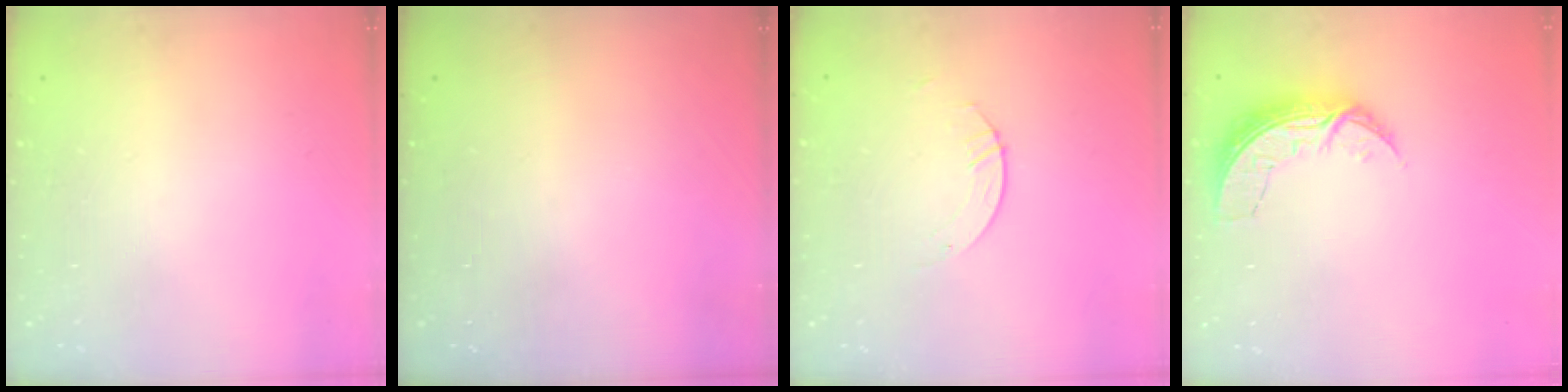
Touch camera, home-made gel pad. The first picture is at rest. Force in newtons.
{"total": 0.0}
{"total": 1.1, "press": 1.1, "slide": 0.1}
{"total": 7.3, "press": 7.3, "slide": 0.4}